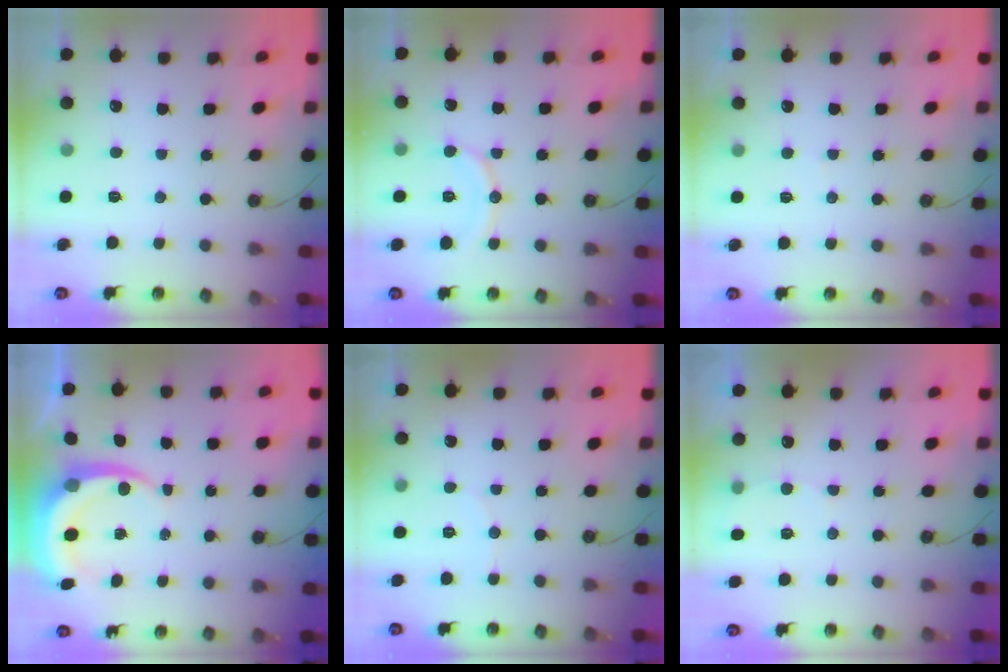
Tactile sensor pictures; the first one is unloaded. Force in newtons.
{"total": 9.5, "press": 9.5, "slide": 0.7}
{"total": 2.9, "press": 2.9, "slide": 0.2}
{"total": 5.9, "press": 5.9, "slide": 0.7}
{"total": 2.4, "press": 2.4, "slide": 0.2}
{"total": 4.3, "press": 4.2, "slide": 1.2}